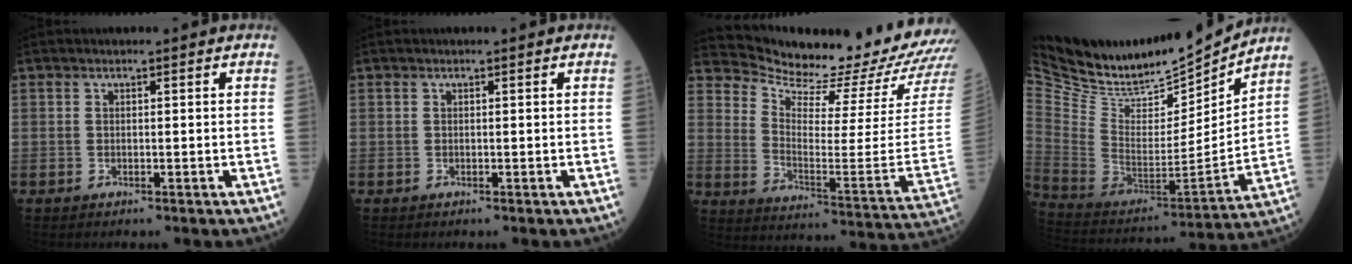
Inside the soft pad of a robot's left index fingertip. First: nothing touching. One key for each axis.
{"total": 0.0}
{"total": 21.6, "fx": 20.8, "fy": 0.2, "fz": 5.9, "tx": -0.121, "ty": -0.121, "tz": 0.279}
{"total": 25.5, "fx": 23.0, "fy": 7.1, "fz": 8.4, "tx": -0.195, "ty": -0.038, "tz": 0.388}